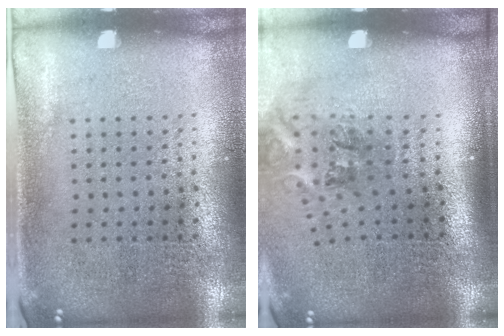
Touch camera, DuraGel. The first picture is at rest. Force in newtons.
{"total": 1.7, "press": 1.1, "slide": 1.2}